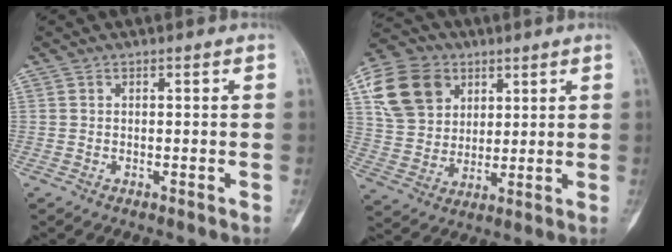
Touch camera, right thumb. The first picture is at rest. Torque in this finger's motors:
{"motor_torque": [-0.87, 0.74, -0.01, -0.13, 0.04]}